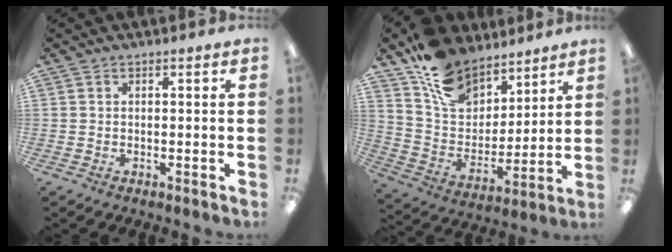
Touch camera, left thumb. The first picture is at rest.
{"total": 15.5, "force": [10.7, 9.7, 5.8], "torque": [-0.113, -0.064, 0.206]}